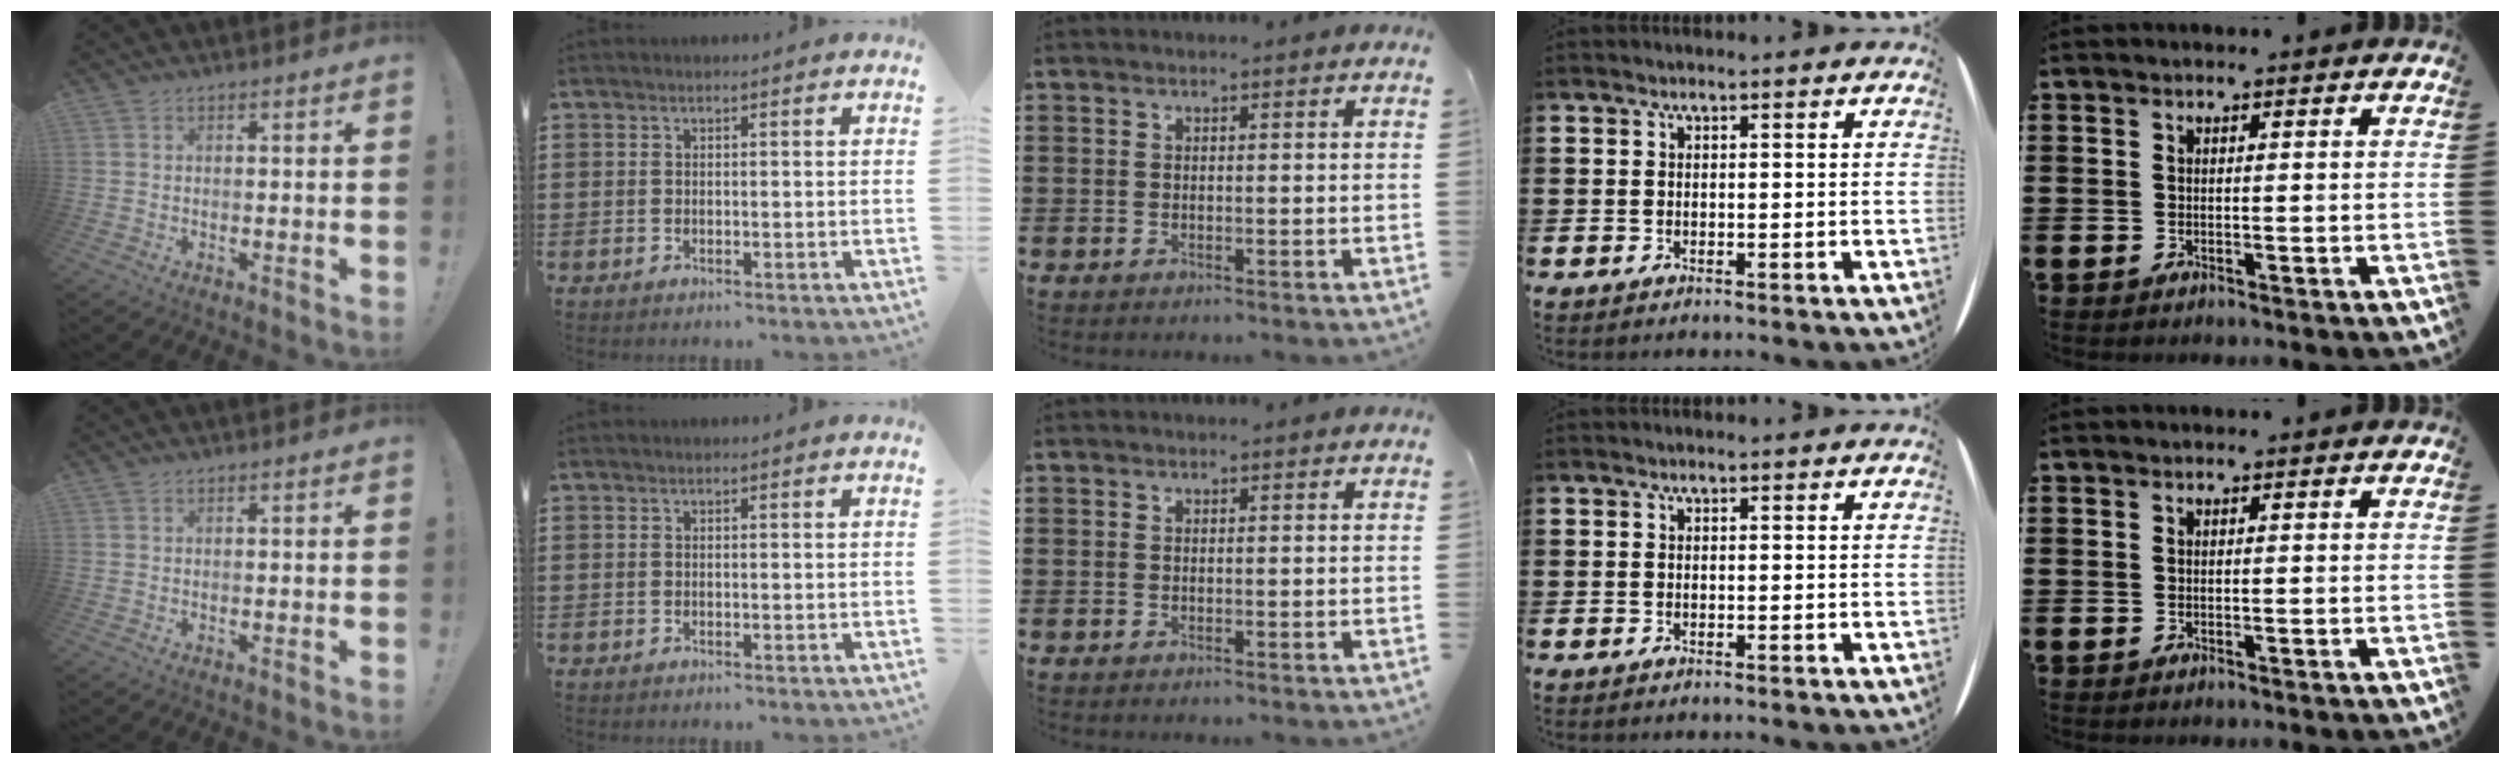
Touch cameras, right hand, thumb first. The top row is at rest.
{}